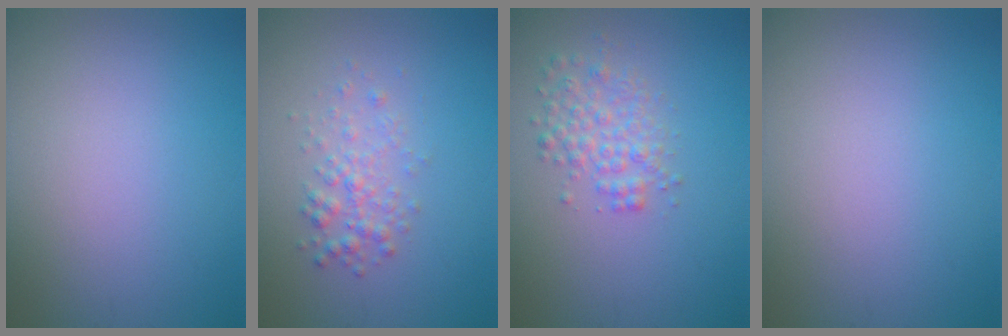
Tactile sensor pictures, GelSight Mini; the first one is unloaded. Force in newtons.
{"total": 1.9, "press": 1.9, "slide": 0.0}
{"total": 2.6, "press": 2.6, "slide": 0.1}
{"total": 0.0}